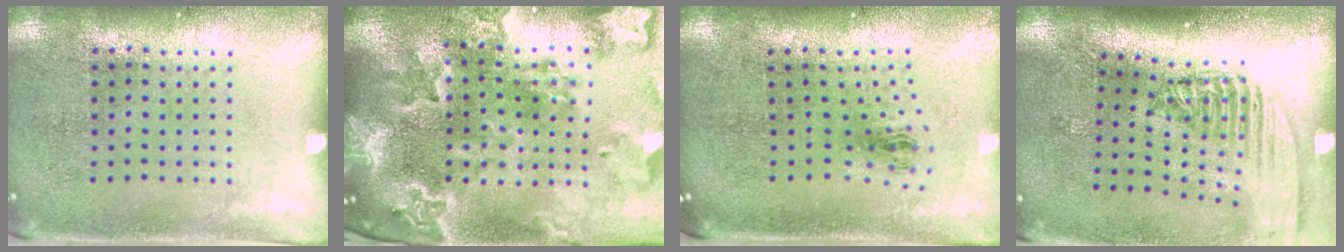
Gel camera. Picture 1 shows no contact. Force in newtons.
{"total": 4.1, "press": 3.5, "slide": 2.2}
{"total": 1.0, "press": 0.4, "slide": 0.9}
{"total": 2.4, "press": 1.8, "slide": 1.5}